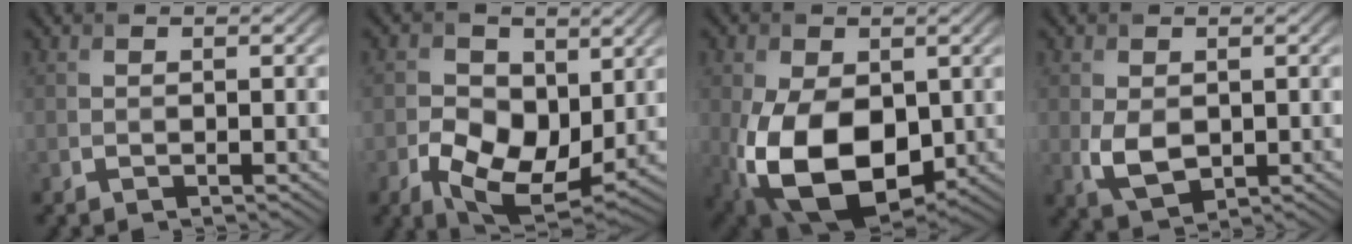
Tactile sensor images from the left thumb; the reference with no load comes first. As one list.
[{"total": 9.7, "force": [-0.5, 6.8, 6.9], "torque": [-0.142, -0.023, -0.009]}, {"total": 14.6, "force": [-2.3, 9.3, 11.0], "torque": [-0.230, -0.035, -0.034]}, {"total": 4.1, "force": [-0.2, 2.7, 3.0], "torque": [-0.071, -0.010, 0.003]}]